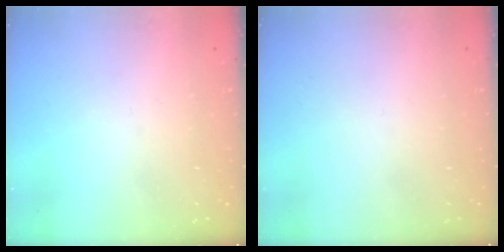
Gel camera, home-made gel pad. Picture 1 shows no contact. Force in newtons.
{"total": 1.5, "press": 1.5, "slide": 0.1}